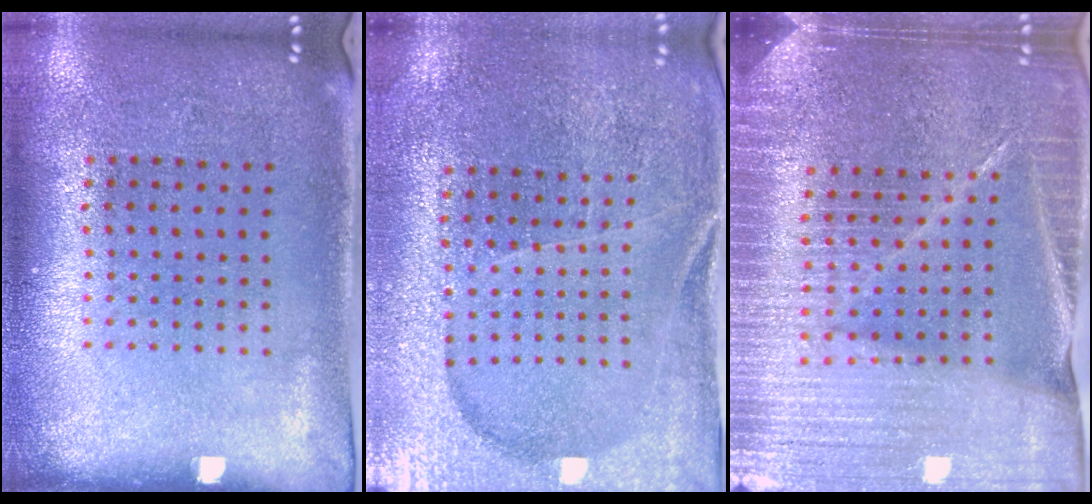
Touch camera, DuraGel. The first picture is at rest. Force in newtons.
{"total": 3.3, "press": 3.3, "slide": 0.4}
{"total": 4.8, "press": 4.4, "slide": 1.9}